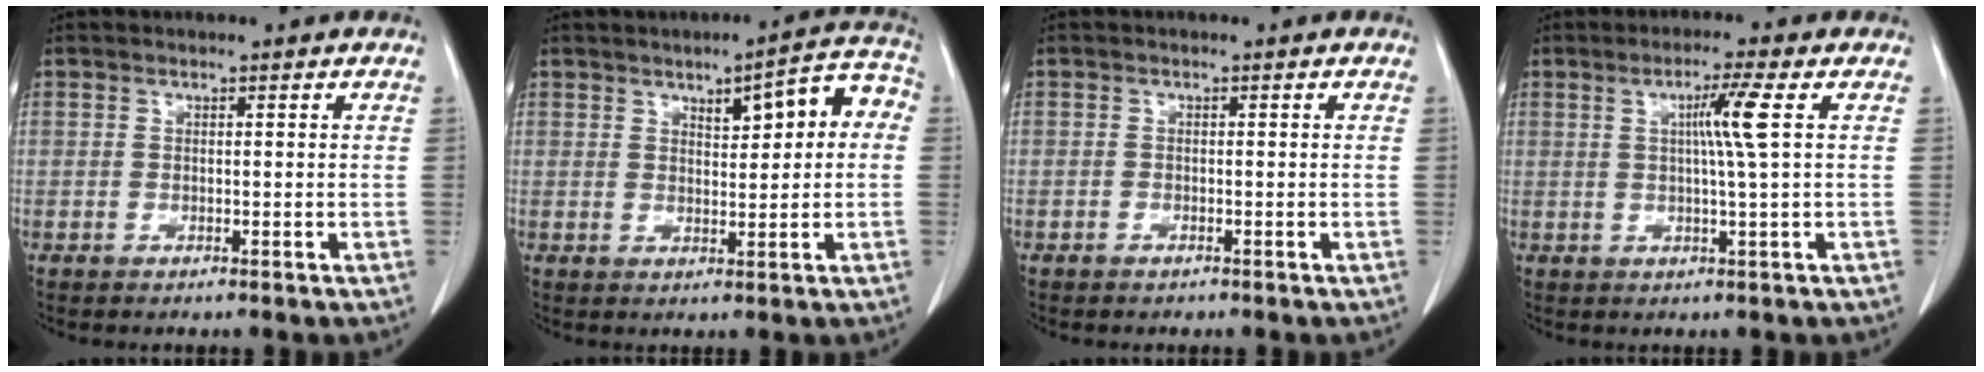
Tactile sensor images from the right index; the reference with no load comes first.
{"total": 7.7, "force": [2.0, 2.4, 7.1], "torque": [-0.085, 0.031, 0.024]}
{"total": 0.5, "force": [-0.4, 0.3, 0.1], "torque": [-0.005, 0.000, -0.006]}
{"total": 5.1, "force": [1.2, -1.2, 4.8], "torque": [-0.086, -0.002, 0.020]}